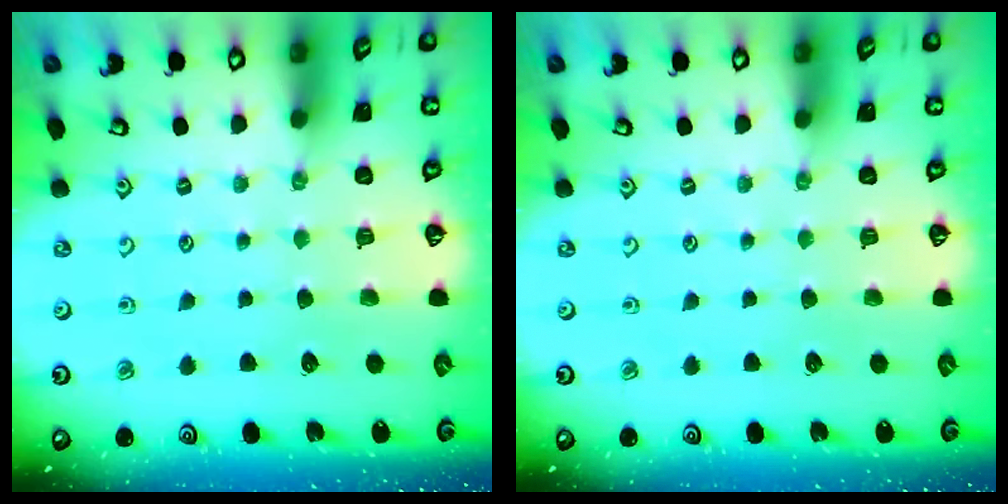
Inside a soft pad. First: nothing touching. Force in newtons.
{"total": 0.0}